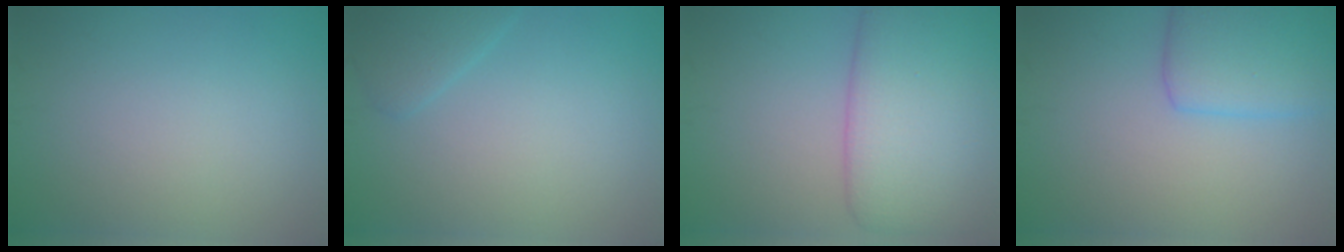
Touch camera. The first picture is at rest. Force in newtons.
{"total": 1.8, "press": 1.8, "slide": 0.1}
{"total": 7.5, "press": 7.5, "slide": 0.7}
{"total": 4.2, "press": 4.2, "slide": 0.2}